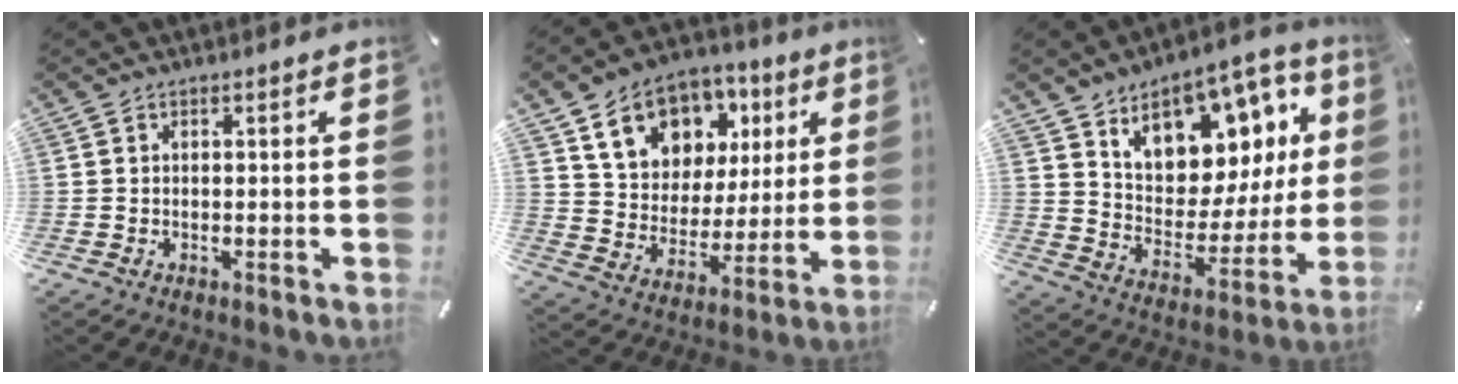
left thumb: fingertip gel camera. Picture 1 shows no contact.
{"total": 14.2, "force": [7.4, 11.1, 5.0], "torque": [-0.091, -0.034, 0.140]}
{"total": 14.0, "force": [8.8, 8.7, 6.6], "torque": [-0.094, -0.071, 0.150]}